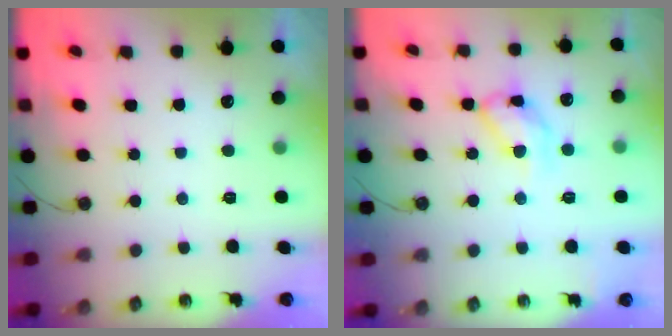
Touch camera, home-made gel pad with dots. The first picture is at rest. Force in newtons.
{"total": 13.2, "press": 13.2, "slide": 0.6}